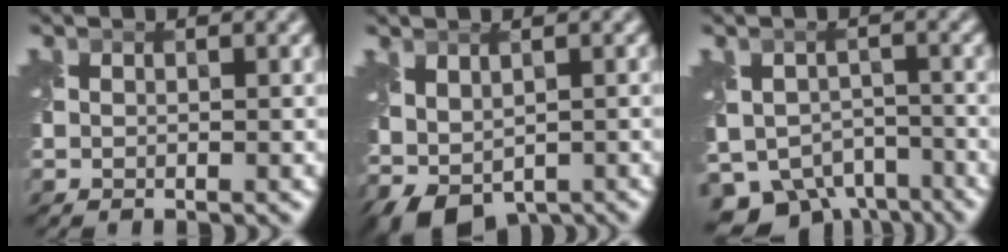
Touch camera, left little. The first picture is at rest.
{"total": 3.9, "force": [-0.6, 2.6, 2.8], "torque": [-0.051, -0.003, 0.000]}
{"total": 7.6, "force": [-5.4, 4.9, 2.5], "torque": [-0.036, -0.015, -0.078]}